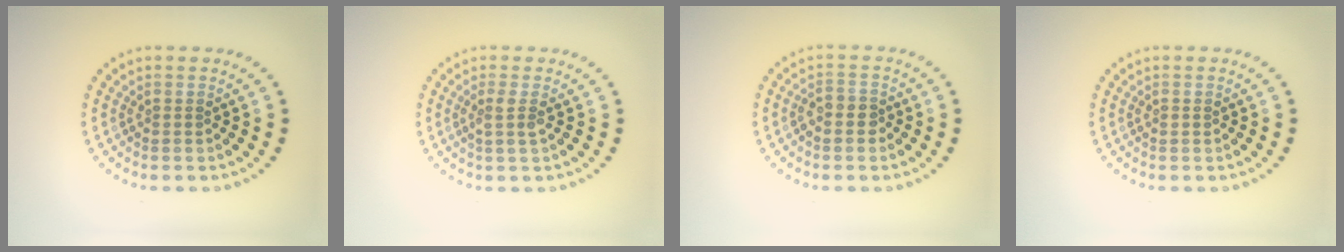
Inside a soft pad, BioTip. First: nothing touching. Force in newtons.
{"total": 1.5, "press": 1.1, "slide": 1.0}
{"total": 1.9, "press": 1.8, "slide": 0.7}
{"total": 0.6, "press": 0.6, "slide": 0.1}